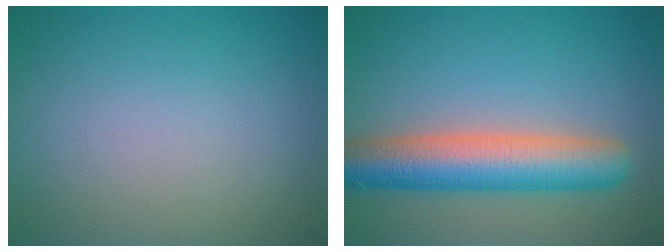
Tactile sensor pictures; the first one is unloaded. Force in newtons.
{"total": 7.6, "press": 7.6, "slide": 0.4}